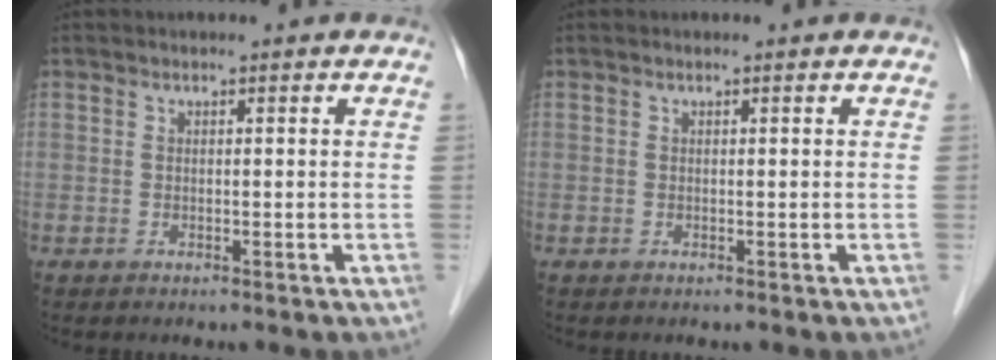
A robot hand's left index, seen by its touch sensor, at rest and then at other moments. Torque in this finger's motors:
{"motor_torque": [0.09, 0.15, 0.00, 0.01]}